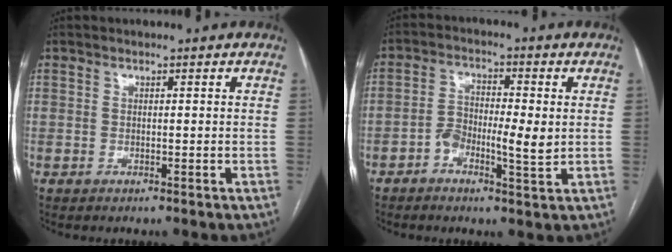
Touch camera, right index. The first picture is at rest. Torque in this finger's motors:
{"motor_torque": [0.18, 0.27, 0.01, 0.03]}